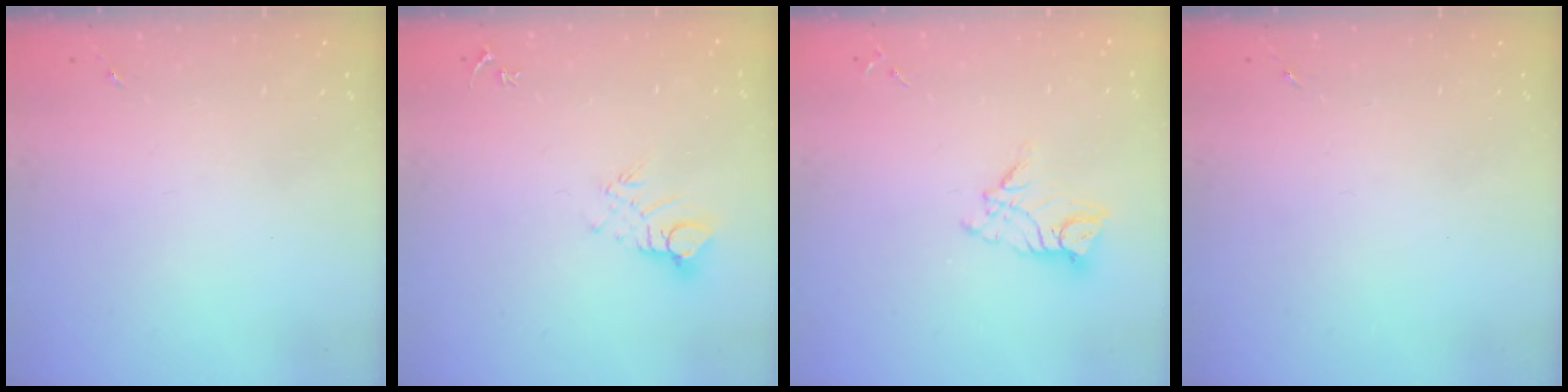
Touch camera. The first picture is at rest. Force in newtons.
{"total": 6.2, "press": 6.2, "slide": 0.5}
{"total": 9.7, "press": 9.6, "slide": 0.9}
{"total": 0.0}